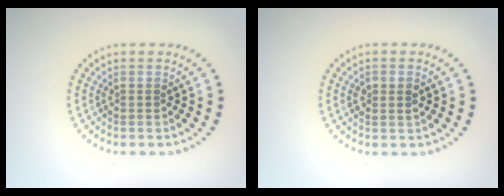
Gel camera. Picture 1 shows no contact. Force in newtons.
{"total": 1.6, "press": 1.5, "slide": 0.4}